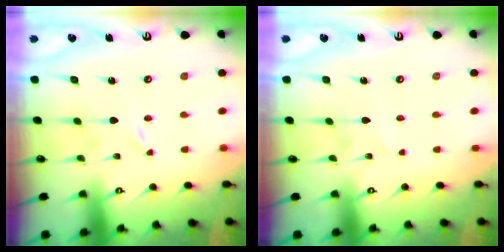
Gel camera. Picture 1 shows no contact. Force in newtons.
{"total": 1.7, "press": 1.6, "slide": 0.2}